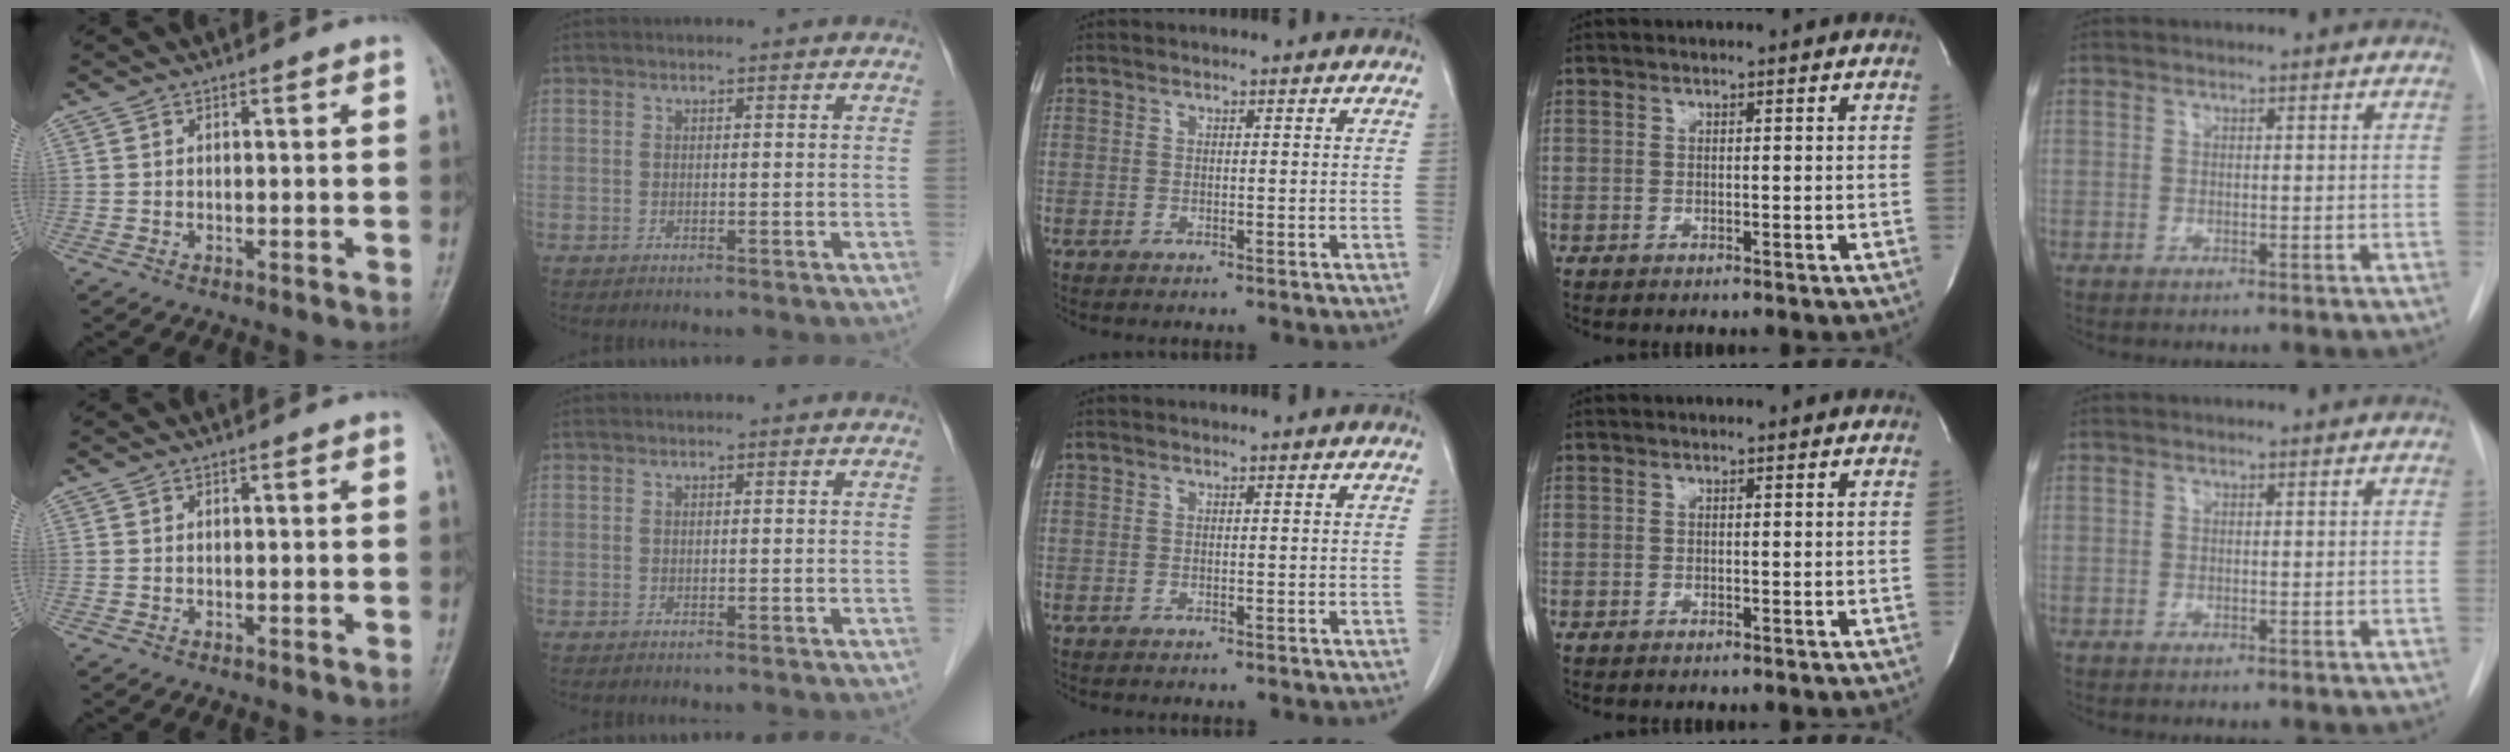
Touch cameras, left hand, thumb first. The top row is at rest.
{}